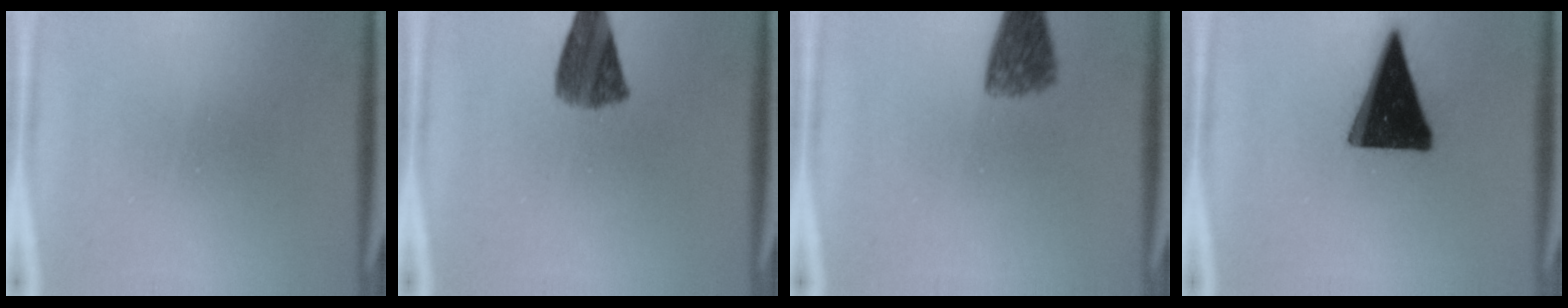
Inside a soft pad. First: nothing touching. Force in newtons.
{"total": 7.6}
{"total": 6.2}
{"total": 19.1}